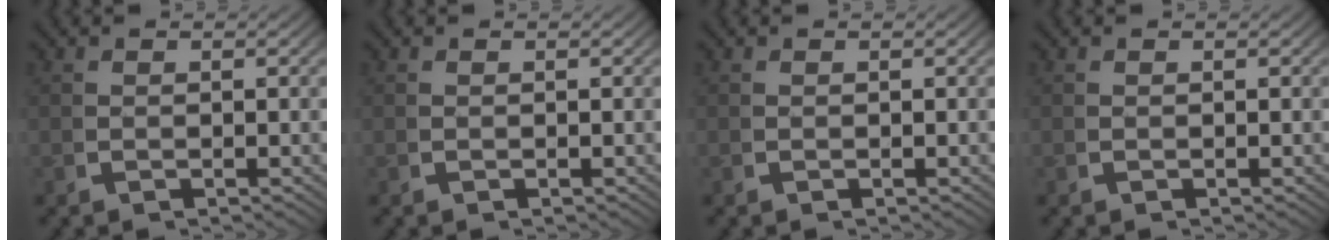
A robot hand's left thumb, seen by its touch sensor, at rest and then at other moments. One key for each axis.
{"total": 0.0}
{"total": 0.0}
{"total": 0.0}